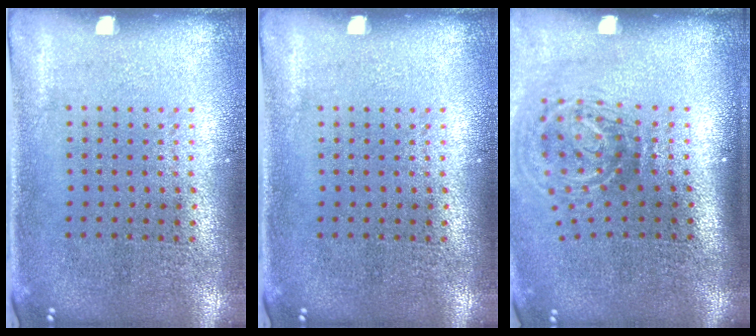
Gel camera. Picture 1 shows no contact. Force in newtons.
{"total": 0.0}
{"total": 2.1, "press": 1.2, "slide": 1.6}